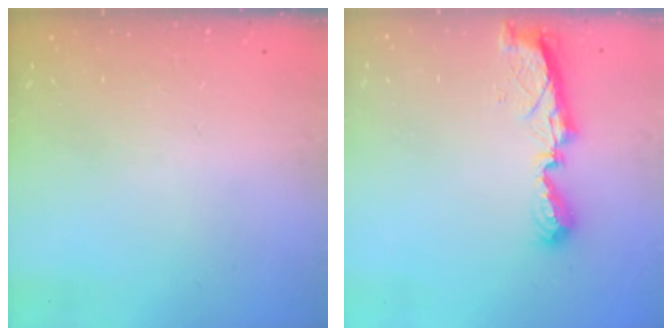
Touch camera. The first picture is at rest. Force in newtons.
{"total": 8.8, "press": 8.7, "slide": 0.4}